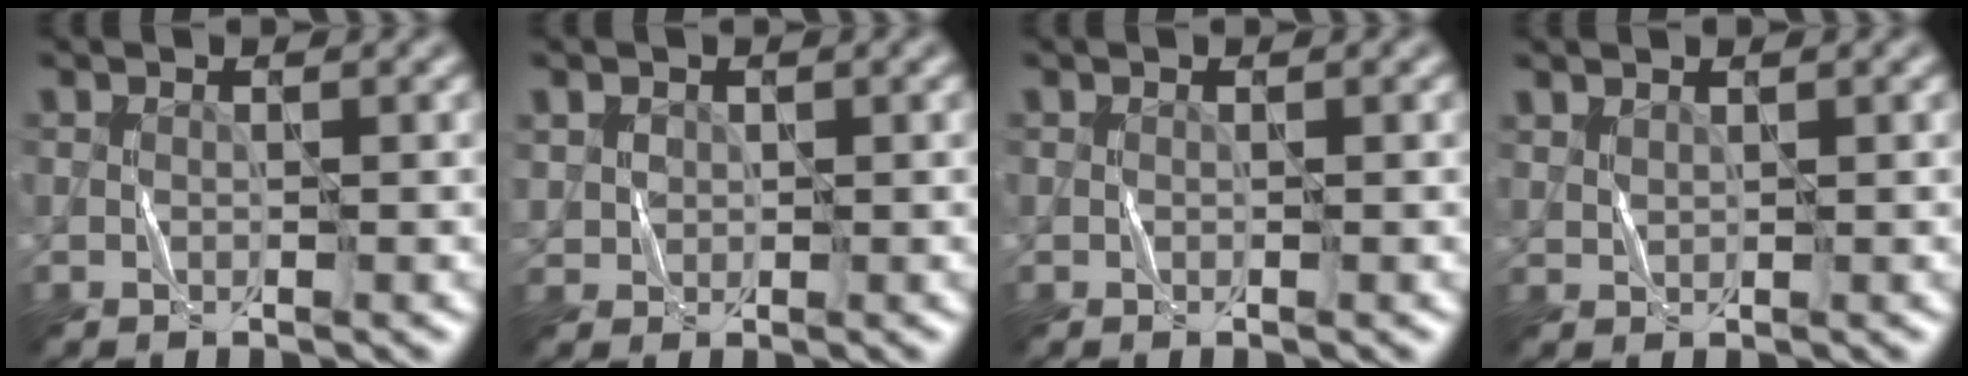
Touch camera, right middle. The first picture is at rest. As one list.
[{"total": 1.5, "force": [0.6, 1.3, 0.4], "torque": [-0.008, -0.002, 0.016]}, {"total": 0.0}, {"total": 1.1, "force": [1.0, 0.3, 0.4], "torque": [-0.014, 0.001, 0.028]}]